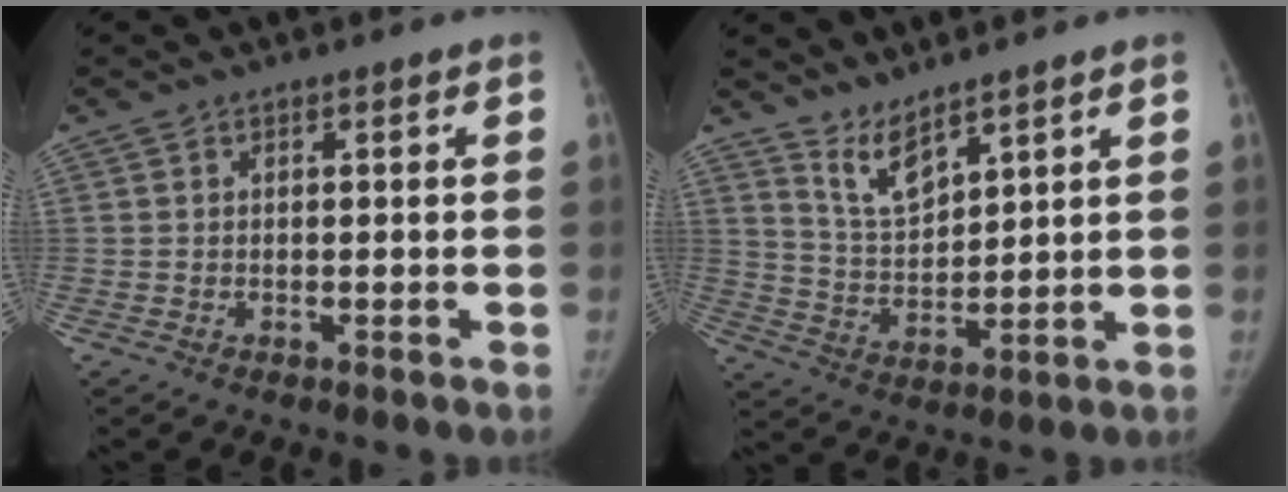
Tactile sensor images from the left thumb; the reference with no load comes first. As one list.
[{"total": 6.6, "force": [5.5, 1.6, 3.2], "torque": [-0.056, -0.051, 0.120]}]